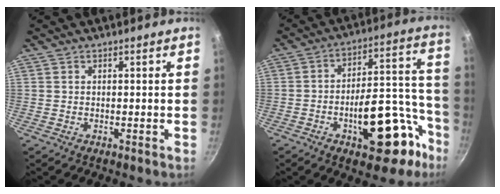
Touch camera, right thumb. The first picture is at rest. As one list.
[{"total": 20.4, "force": [-9.4, 9.9, 15.2], "torque": [-0.147, 0.080, -0.127]}]